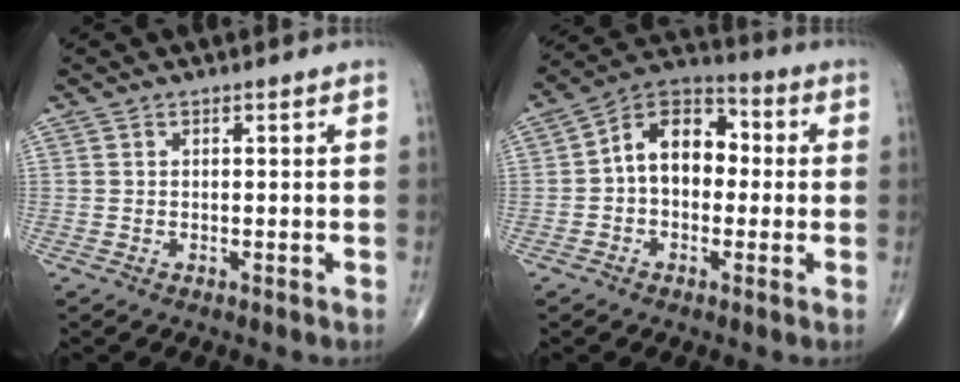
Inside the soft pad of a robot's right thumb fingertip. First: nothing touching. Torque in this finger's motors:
{"motor_torque": [0.14, 0.25, 0.98, 0.13, 0.21]}